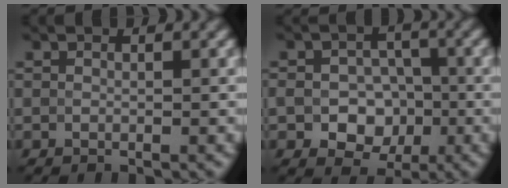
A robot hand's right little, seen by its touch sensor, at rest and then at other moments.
{"total": 5.2, "force": [-1.5, 4.0, 3.0], "torque": [-0.053, -0.009, -0.022]}